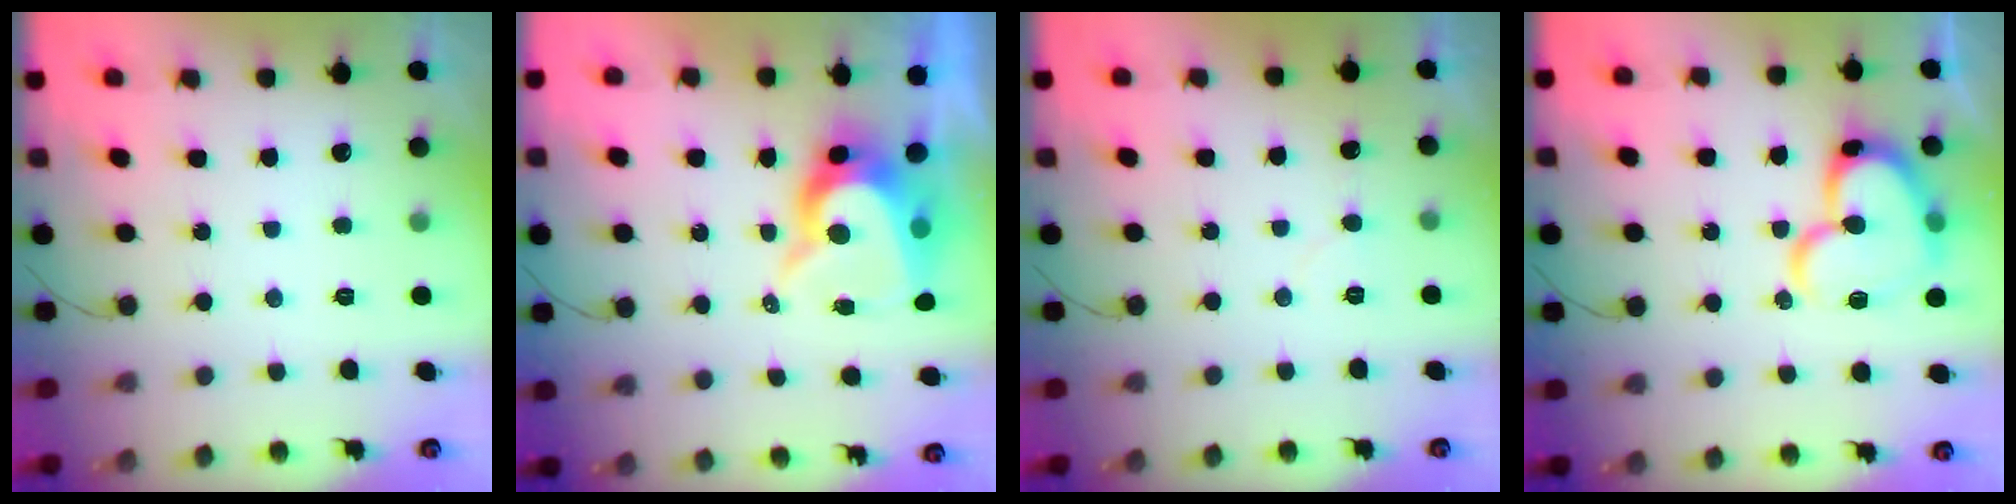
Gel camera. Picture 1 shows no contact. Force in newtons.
{"total": 10.2, "press": 10.2, "slide": 0.7}
{"total": 4.4, "press": 4.3, "slide": 0.5}
{"total": 18.2, "press": 18.1, "slide": 2.1}